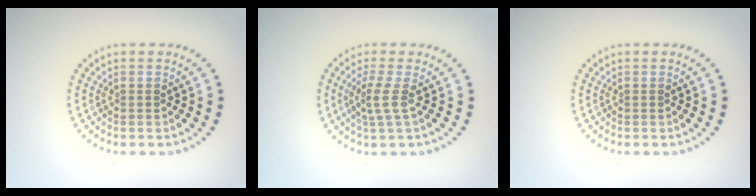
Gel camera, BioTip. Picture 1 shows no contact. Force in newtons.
{"total": 2.1, "press": 1.5, "slide": 1.5}
{"total": 0.0}